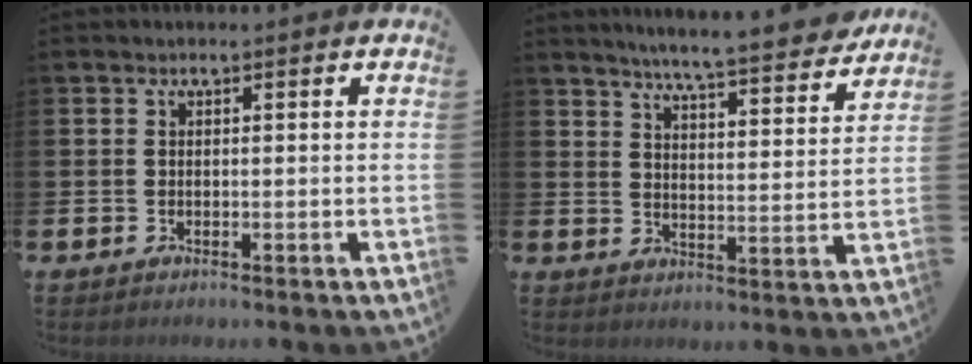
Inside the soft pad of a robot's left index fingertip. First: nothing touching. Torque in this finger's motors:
{"motor_torque": [0.95, -1.19, 0.58, 0.21]}